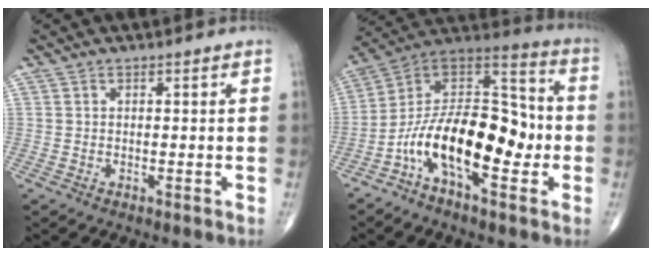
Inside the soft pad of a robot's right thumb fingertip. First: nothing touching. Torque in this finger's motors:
{"motor_torque": [2.50, 2.50, 1.39, -1.38, 0.27]}